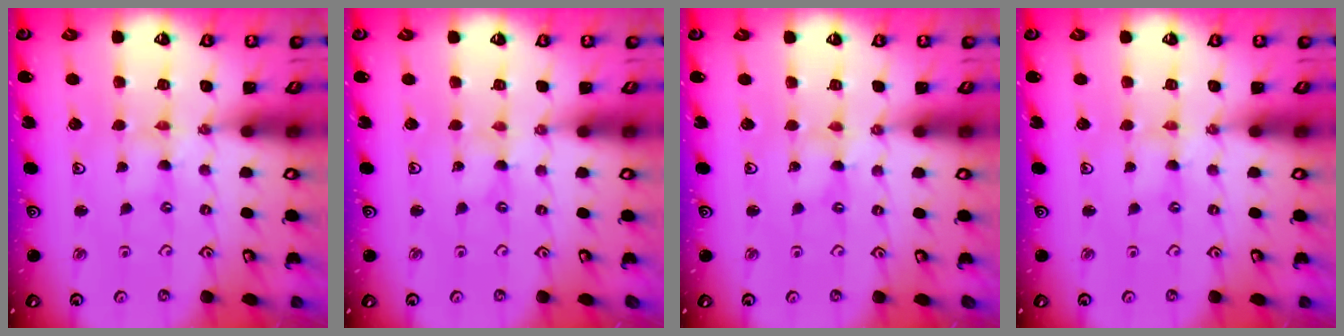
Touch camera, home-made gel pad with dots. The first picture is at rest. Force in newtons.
{"total": 0.0}
{"total": 0.0}
{"total": 0.0}